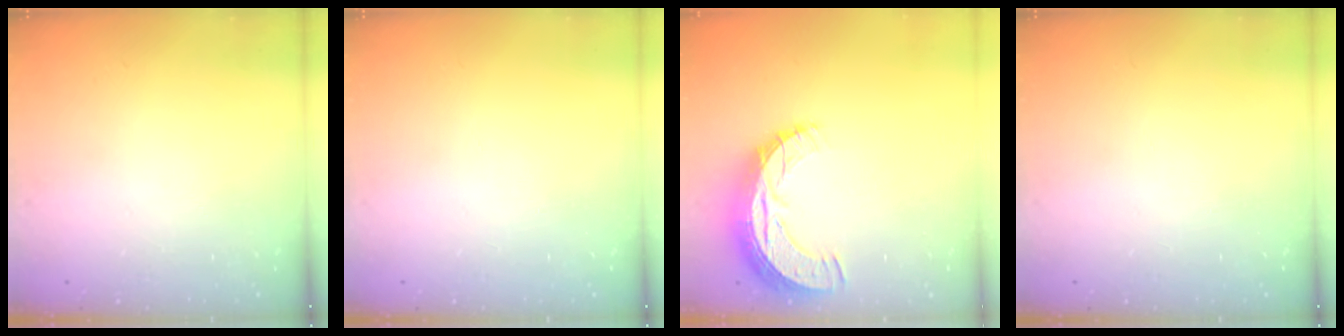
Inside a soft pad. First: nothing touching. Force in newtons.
{"total": 0.0}
{"total": 10.9, "press": 10.9, "slide": 0.7}
{"total": 0.0}